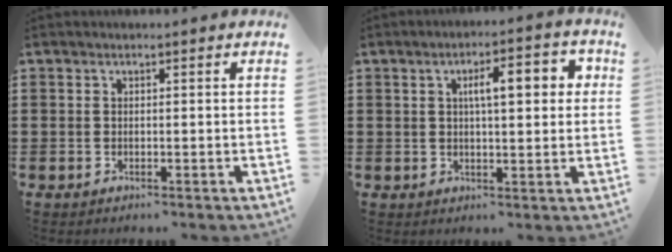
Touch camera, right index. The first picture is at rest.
{"total": 6.7, "force": [1.7, 2.1, 6.1], "torque": [-0.097, 0.002, 0.020]}